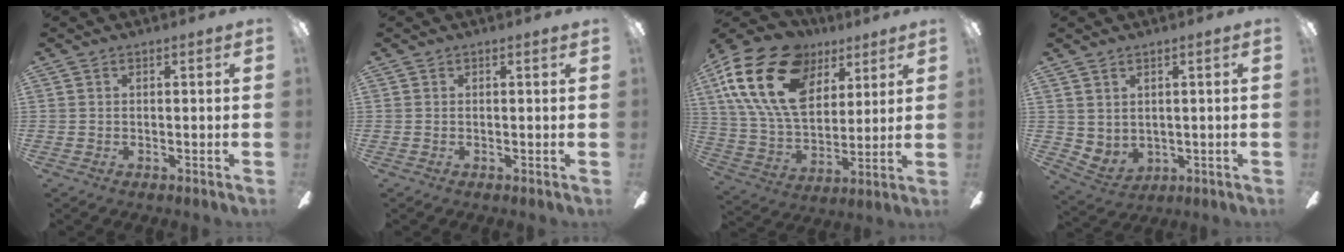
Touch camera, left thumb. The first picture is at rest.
{"total": 0.0}
{"total": 23.7, "force": [11.0, 14.9, 14.7], "torque": [-0.293, -0.036, 0.194]}
{"total": 3.4, "force": [2.0, 2.4, 1.4], "torque": [-0.040, -0.013, 0.038]}